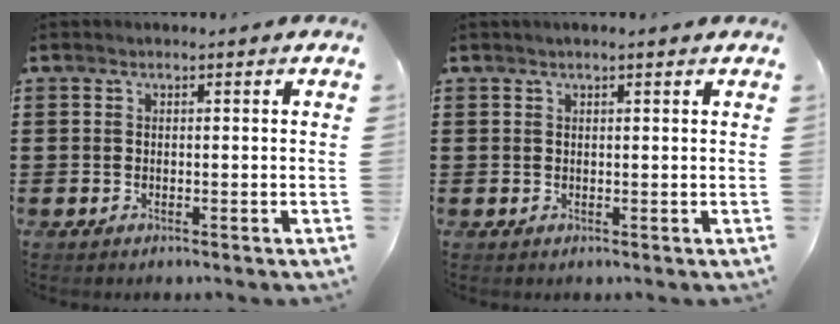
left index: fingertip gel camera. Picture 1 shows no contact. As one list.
[{"total": 0.8, "force": [0.5, 0.1, 0.6], "torque": [-0.012, 0.001, 0.009]}]